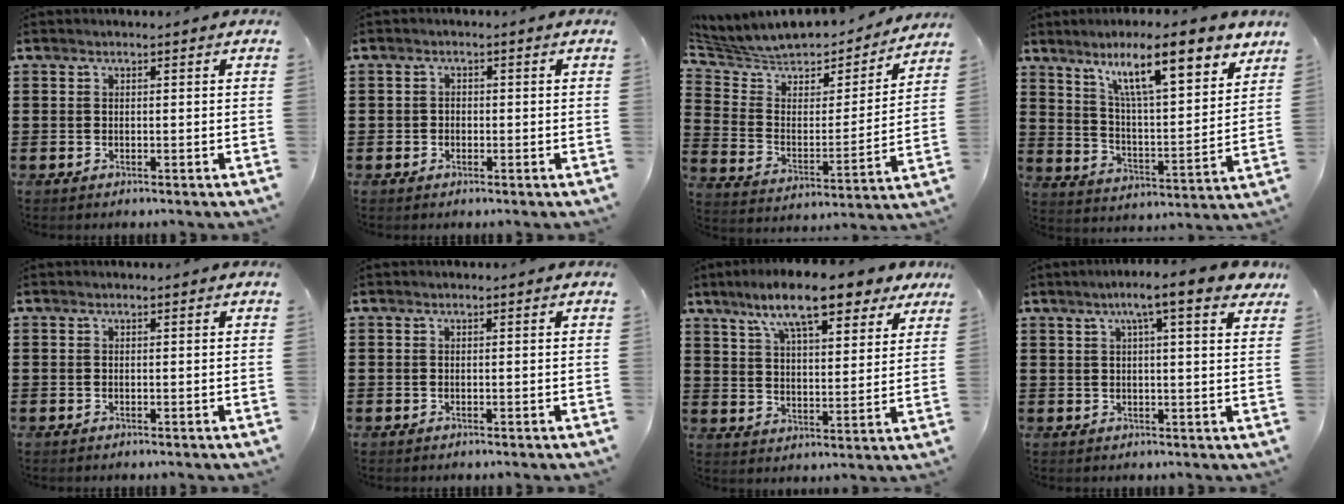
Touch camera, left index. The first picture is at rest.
{"total": 1.0, "force": [-0.3, 0.9, 0.2], "torque": [-0.007, 0.005, -0.008]}
{"total": 5.8, "force": [5.3, 2.2, 0.7], "torque": [-0.053, -0.045, 0.086]}
{"total": 12.9, "force": [8.9, 2.6, 8.9], "torque": [-0.155, -0.040, 0.145]}
{"total": 0.0}
{"total": 0.0}
{"total": 12.1, "force": [9.2, 2.2, 7.6], "torque": [-0.156, -0.021, 0.158]}
{"total": 6.7, "force": [4.3, 0.3, 5.1], "torque": [-0.094, -0.005, 0.068]}